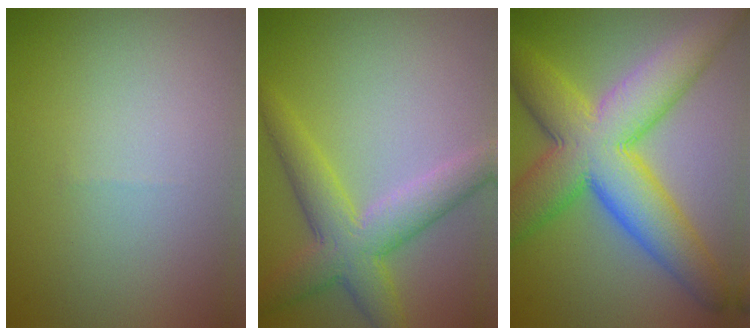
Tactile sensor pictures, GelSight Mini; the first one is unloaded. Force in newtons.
{"total": 5.6, "press": 5.6, "slide": 0.3}
{"total": 11.2, "press": 11.2, "slide": 0.2}